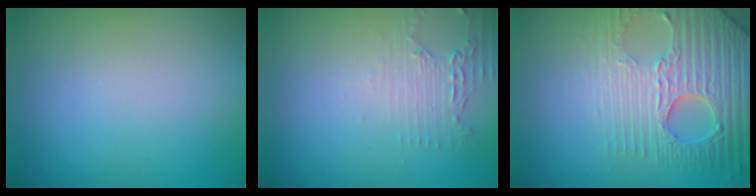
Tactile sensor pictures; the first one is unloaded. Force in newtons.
{"total": 2.3, "press": 1.7, "slide": 1.5}
{"total": 5.8, "press": 5.1, "slide": 2.9}